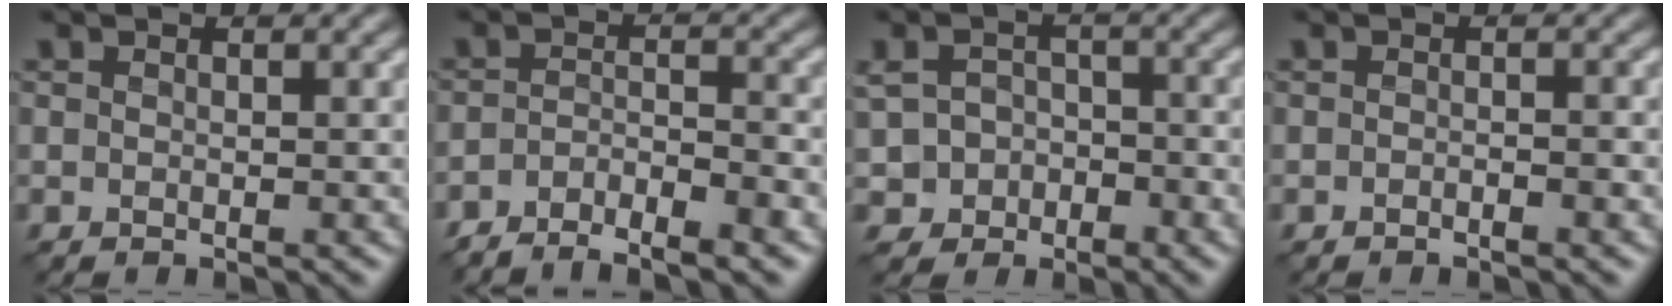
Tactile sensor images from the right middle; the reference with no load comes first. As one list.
[{"total": 4.6, "force": [-3.8, 0.7, 2.5], "torque": [-0.042, -0.002, -0.065]}, {"total": 3.1, "force": [-1.3, 2.7, 0.9], "torque": [-0.014, 0.005, -0.022]}, {"total": 1.1, "force": [-0.7, 0.1, 0.8], "torque": [-0.002, 0.004, -0.015]}]